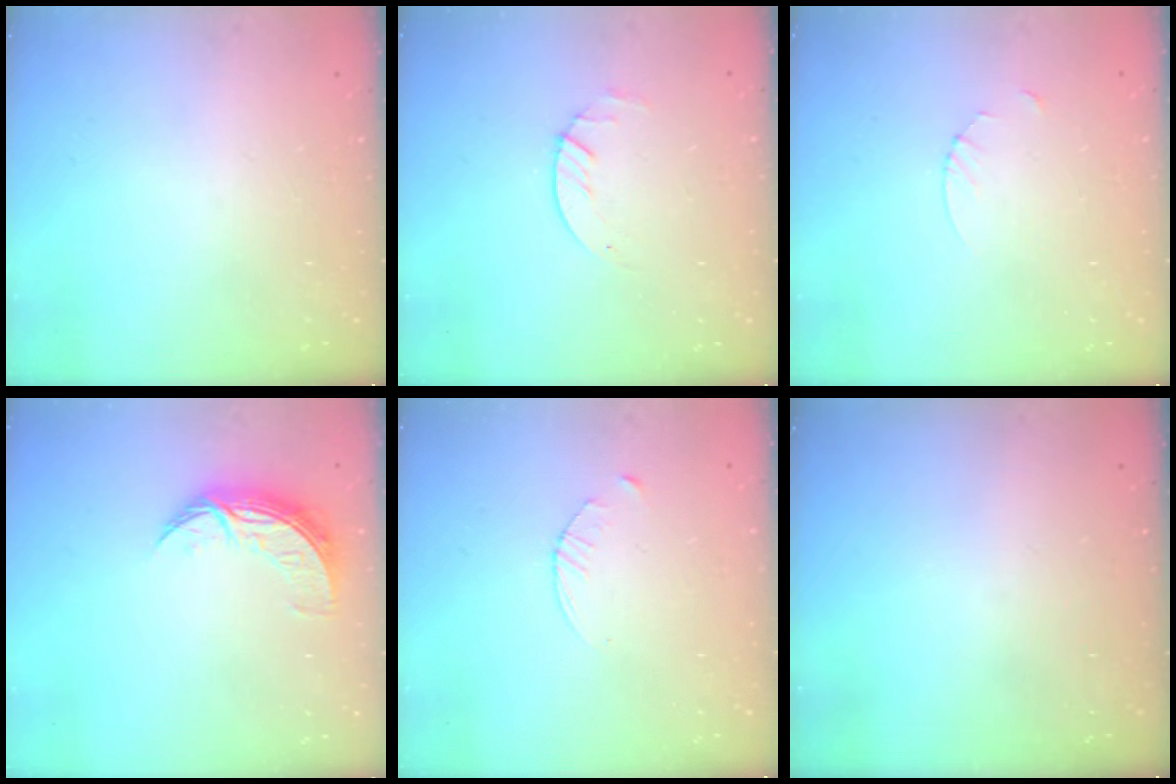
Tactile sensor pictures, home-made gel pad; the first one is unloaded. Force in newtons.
{"total": 1.7, "press": 1.6, "slide": 0.2}
{"total": 2.7, "press": 2.7, "slide": 0.3}
{"total": 8.7, "press": 8.7, "slide": 0.4}
{"total": 2.9, "press": 2.9, "slide": 0.4}
{"total": 0.0}